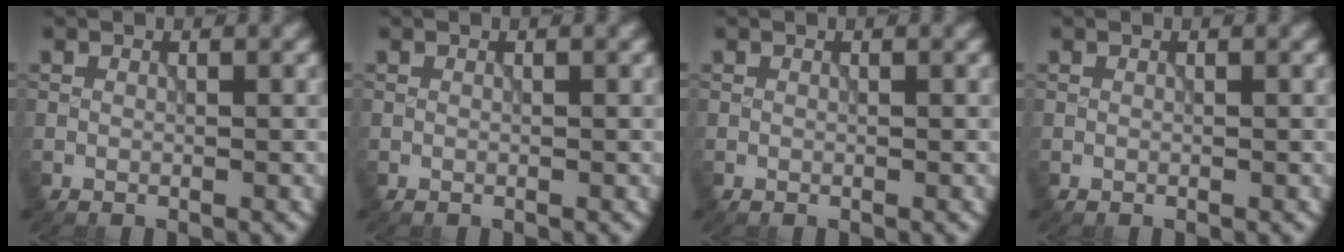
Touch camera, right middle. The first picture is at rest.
{"total": 0.0}
{"total": 0.0}
{"total": 0.0}